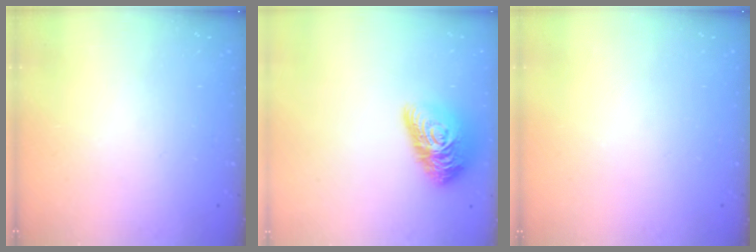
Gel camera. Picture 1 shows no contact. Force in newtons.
{"total": 15.7, "press": 15.7, "slide": 0.7}
{"total": 0.0}